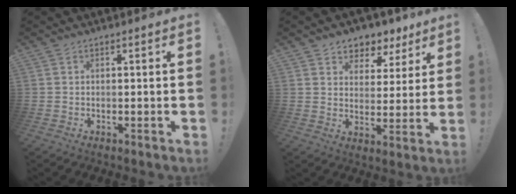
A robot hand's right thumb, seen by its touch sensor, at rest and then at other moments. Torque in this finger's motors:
{"motor_torque": [-0.08, 0.25, 0.17, 0.00, 0.00]}